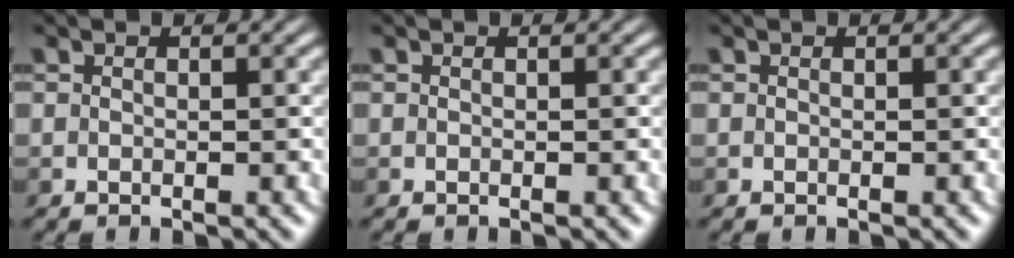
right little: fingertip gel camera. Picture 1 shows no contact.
{"total": 0.0}
{"total": 0.0}